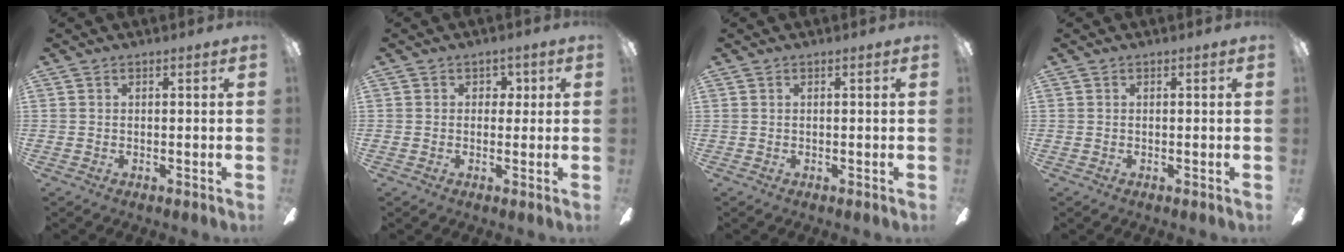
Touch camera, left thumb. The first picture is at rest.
{"total": 2.6, "force": [0.4, 2.5, 0.9], "torque": [-0.008, 0.005, 0.001]}
{"total": 0.0}
{"total": 0.0}